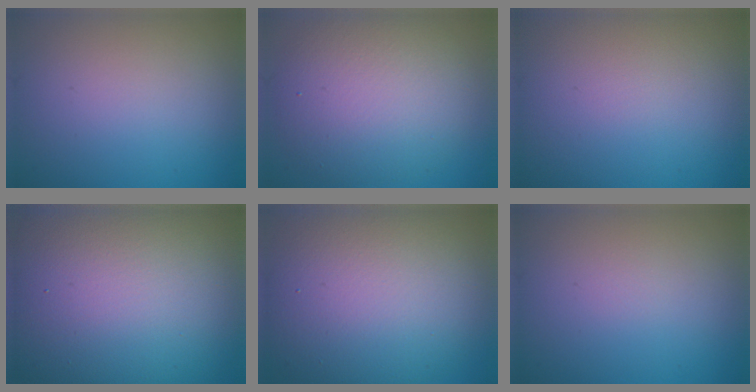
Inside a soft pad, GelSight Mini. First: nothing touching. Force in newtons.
{"total": 7.9, "press": 7.8, "slide": 0.7}
{"total": 0.0}
{"total": 20.0, "press": 19.9, "slide": 1.3}
{"total": 12.9, "press": 12.9, "slide": 1.0}
{"total": 0.0}